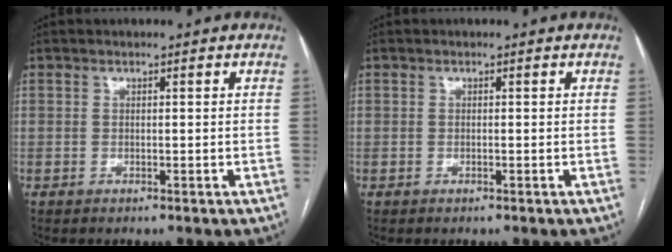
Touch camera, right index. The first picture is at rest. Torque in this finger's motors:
{"motor_torque": [0.12, -0.06, 0.02, 0.01]}